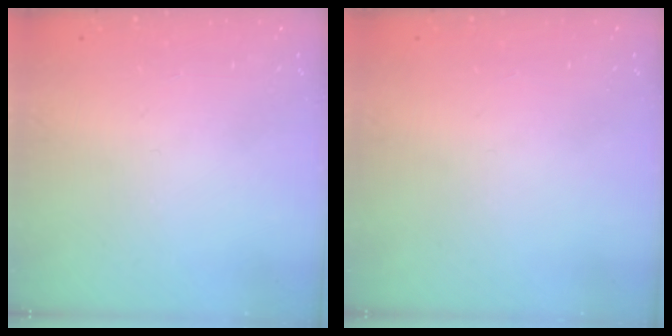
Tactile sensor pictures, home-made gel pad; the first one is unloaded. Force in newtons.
{"total": 0.0}